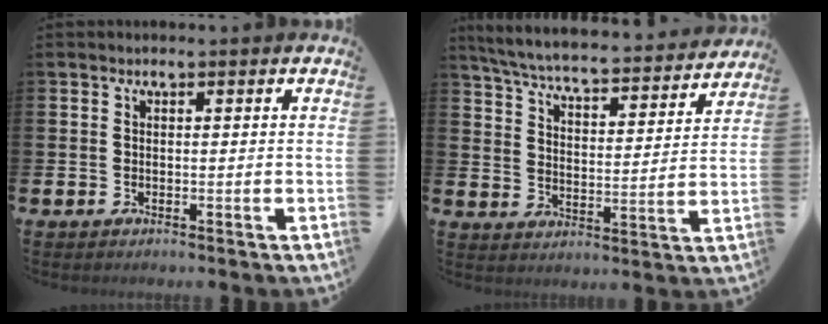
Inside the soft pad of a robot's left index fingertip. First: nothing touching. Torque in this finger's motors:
{"motor_torque": [1.06, -1.08, 0.78, 0.12]}